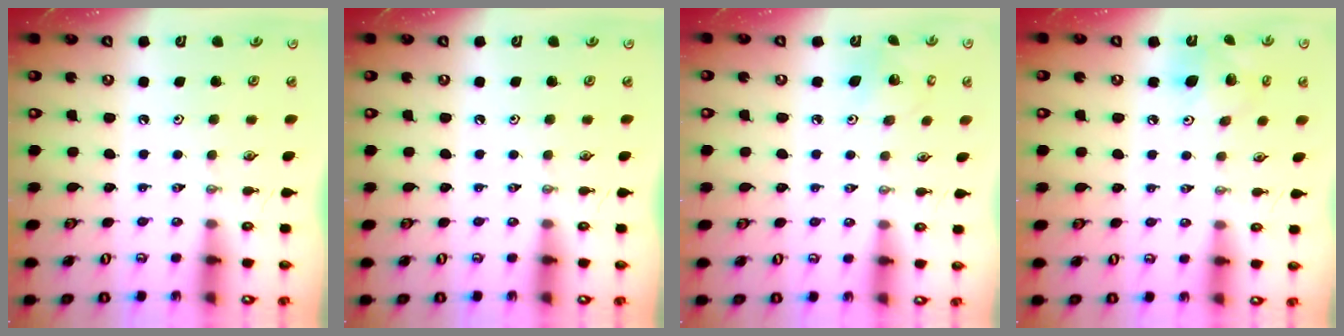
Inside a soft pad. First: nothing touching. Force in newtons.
{"total": 0.0}
{"total": 4.4, "press": 4.4, "slide": 0.2}
{"total": 10.4, "press": 10.2, "slide": 1.8}